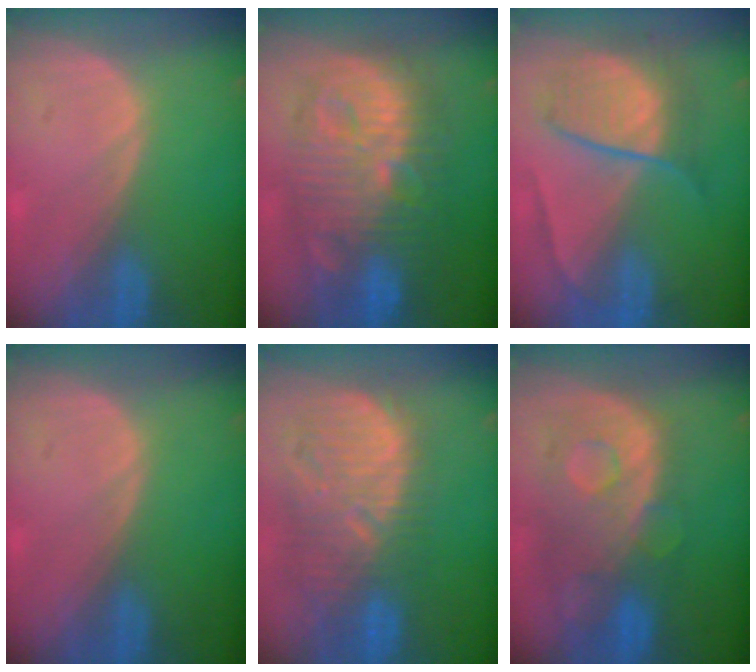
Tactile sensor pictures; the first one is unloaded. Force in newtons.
{"total": 13.8, "press": 13.7, "slide": 1.3}
{"total": 7.6, "press": 7.6, "slide": 0.3}
{"total": 0.0}
{"total": 12.5, "press": 11.2, "slide": 5.6}
{"total": 10.8, "press": 9.5, "slide": 5.1}